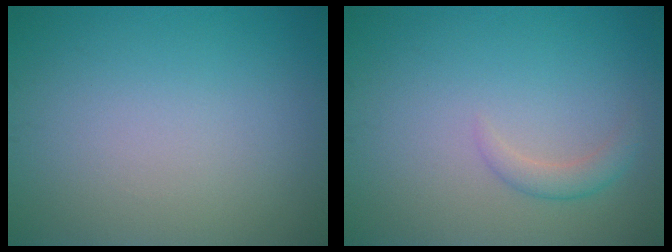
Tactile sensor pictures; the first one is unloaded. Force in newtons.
{"total": 1.5, "press": 1.5, "slide": 0.1}